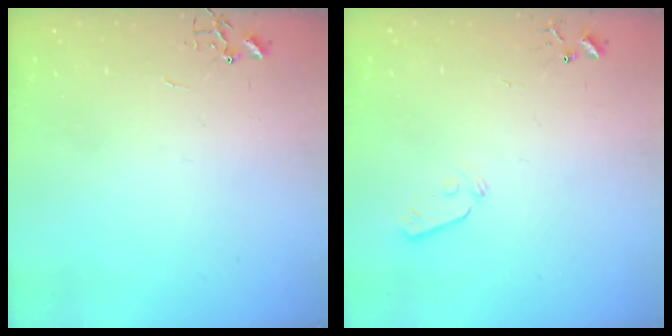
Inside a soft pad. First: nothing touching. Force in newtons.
{"total": 5.8, "press": 5.8, "slide": 0.5}